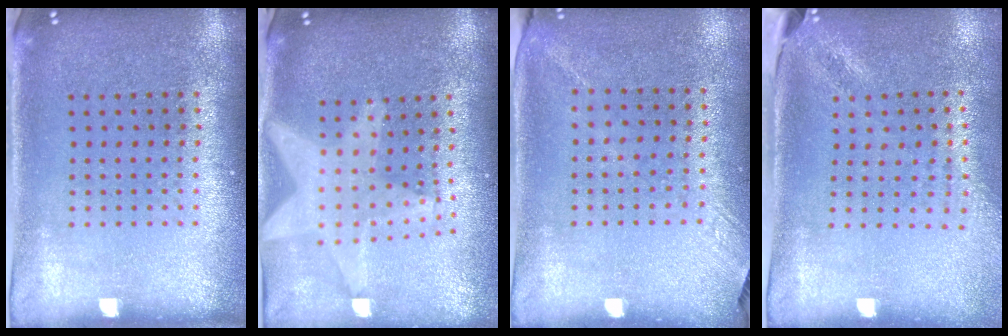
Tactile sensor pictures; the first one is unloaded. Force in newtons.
{"total": 2.2, "press": 1.8, "slide": 1.3}
{"total": 1.4, "press": 1.0, "slide": 0.9}
{"total": 1.9, "press": 1.5, "slide": 1.2}